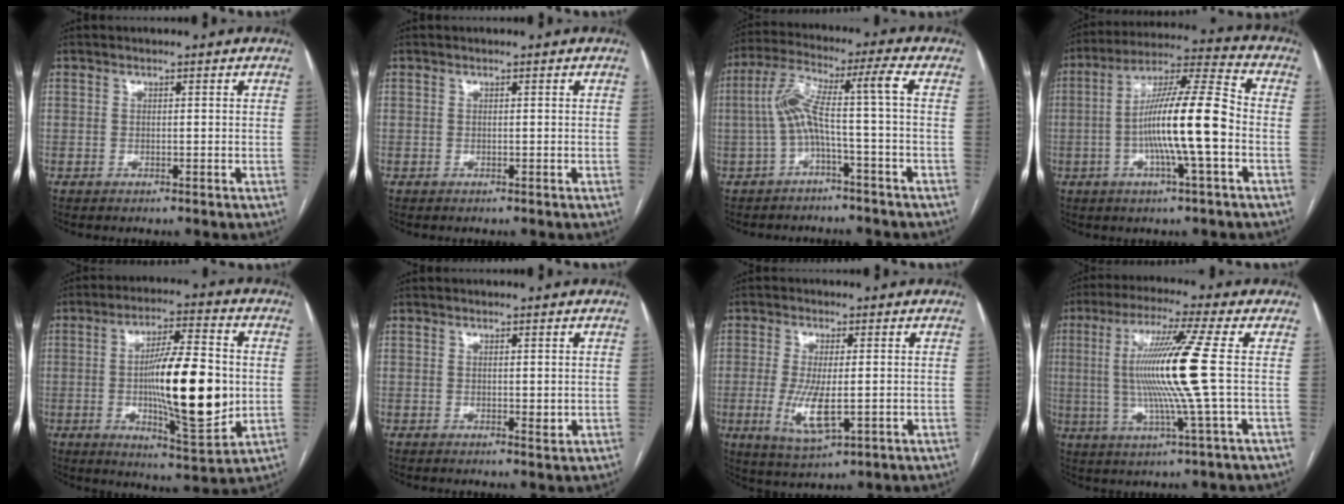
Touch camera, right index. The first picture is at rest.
{"total": 0.0}
{"total": 8.1, "force": [-1.6, -1.0, 7.9], "torque": [-0.161, 0.042, -0.029]}
{"total": 14.7, "force": [-2.8, 0.4, 14.4], "torque": [-0.257, 0.009, -0.057]}
{"total": 17.0, "force": [-1.0, 3.4, 16.6], "torque": [-0.273, -0.004, -0.014]}
{"total": 1.1, "force": [0.0, 0.4, 1.0], "torque": [-0.014, -0.005, 0.003]}
{"total": 7.5, "force": [-1.3, 2.1, 7.1], "torque": [-0.148, -0.020, -0.018]}
{"total": 13.5, "force": [0.4, -2.0, 13.3], "torque": [-0.263, -0.005, 0.004]}